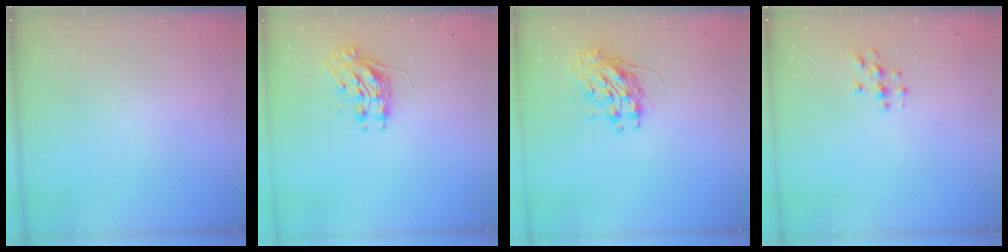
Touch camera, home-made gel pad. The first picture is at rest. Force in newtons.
{"total": 8.7, "press": 8.7, "slide": 0.4}
{"total": 9.8, "press": 9.8, "slide": 0.7}
{"total": 2.8, "press": 2.8, "slide": 0.3}